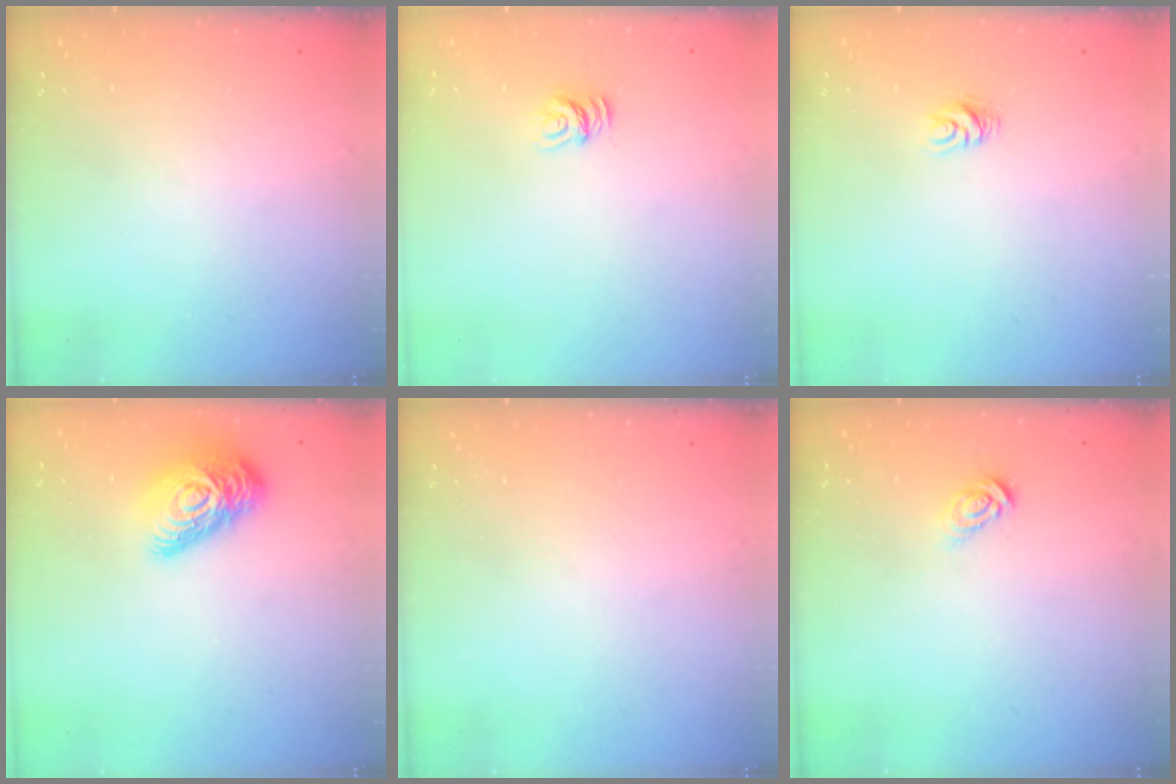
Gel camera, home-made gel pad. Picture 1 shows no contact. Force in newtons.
{"total": 6.1, "press": 6.1, "slide": 0.3}
{"total": 5.0, "press": 5.0, "slide": 0.3}
{"total": 15.3, "press": 15.3, "slide": 0.8}
{"total": 0.0}
{"total": 5.2, "press": 5.2, "slide": 0.4}